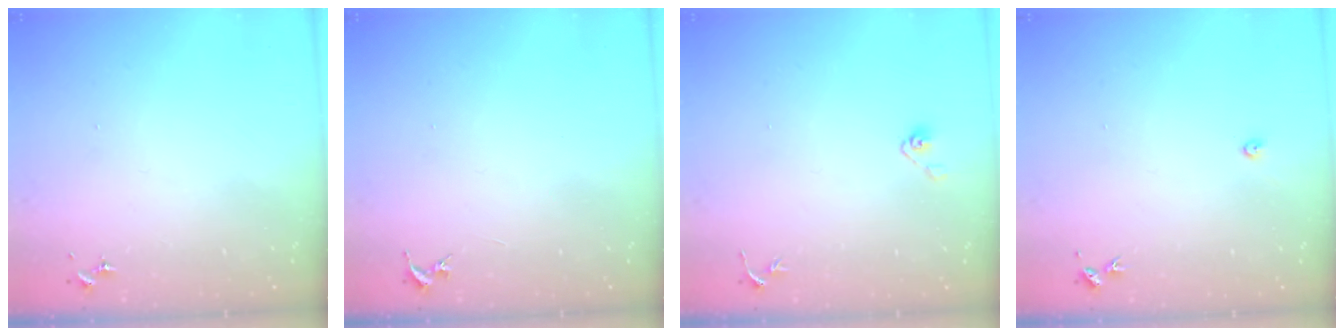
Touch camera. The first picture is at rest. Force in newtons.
{"total": 0.0}
{"total": 4.0, "press": 3.4, "slide": 2.0}
{"total": 2.2, "press": 2.2, "slide": 0.3}